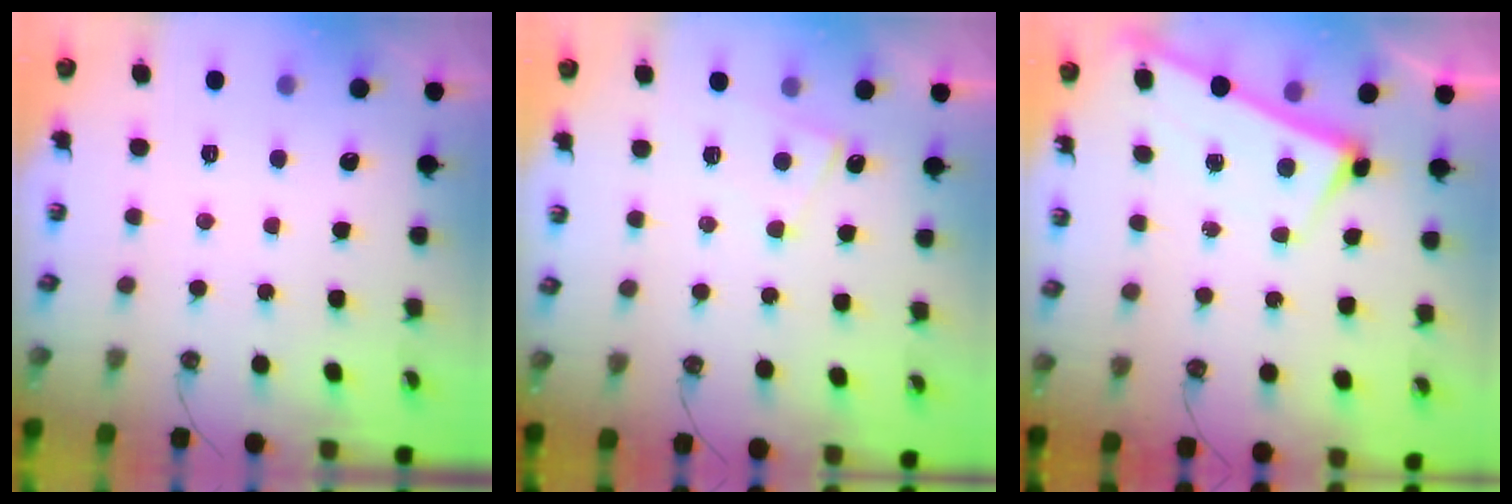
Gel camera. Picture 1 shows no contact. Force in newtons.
{"total": 4.0, "press": 4.0, "slide": 0.4}
{"total": 2.4, "press": 2.4, "slide": 0.1}